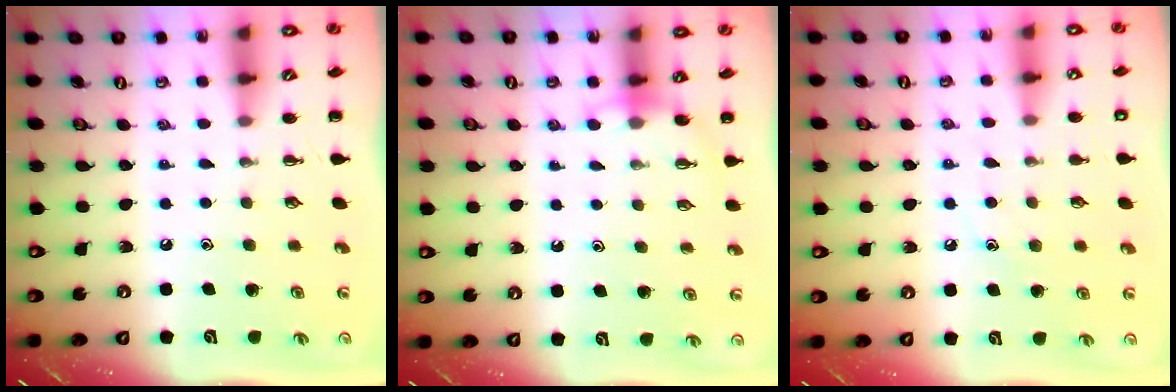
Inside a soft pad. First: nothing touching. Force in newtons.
{"total": 5.1, "press": 4.9, "slide": 1.3}
{"total": 8.8, "press": 8.7, "slide": 1.6}